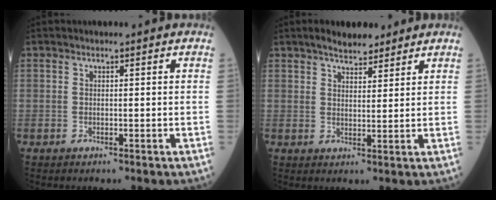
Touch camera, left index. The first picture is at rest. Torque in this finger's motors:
{"motor_torque": [0.30, -0.37, 0.04, 0.03]}